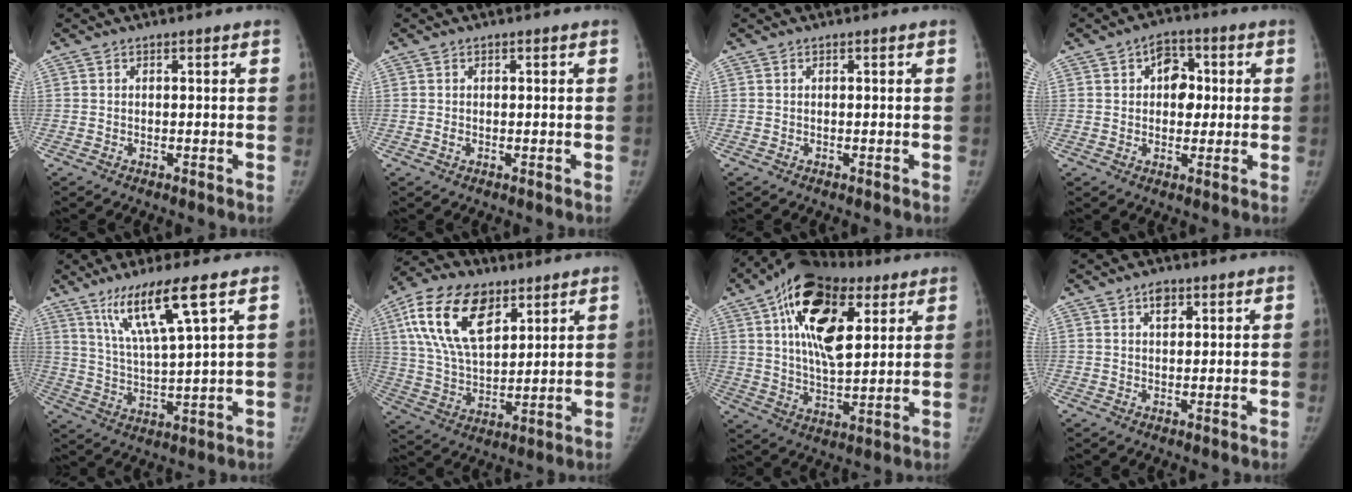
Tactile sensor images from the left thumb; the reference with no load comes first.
{"total": 0.7, "force": [-0.2, 0.6, 0.3], "torque": [-0.002, 0.001, -0.002]}
{"total": 0.0}
{"total": 7.1, "force": [1.2, 5.2, 4.7], "torque": [-0.030, 0.006, 0.012]}
{"total": 11.9, "force": [6.7, 0.8, 9.8], "torque": [-0.188, -0.030, 0.133]}
{"total": 18.5, "force": [8.5, 10.2, 12.8], "torque": [-0.218, -0.021, 0.159]}
{"total": 20.8, "force": [8.1, 10.5, 16.1], "torque": [-0.244, -0.017, 0.130]}
{"total": 2.8, "force": [1.4, 1.7, 1.7], "torque": [-0.013, -0.005, 0.022]}